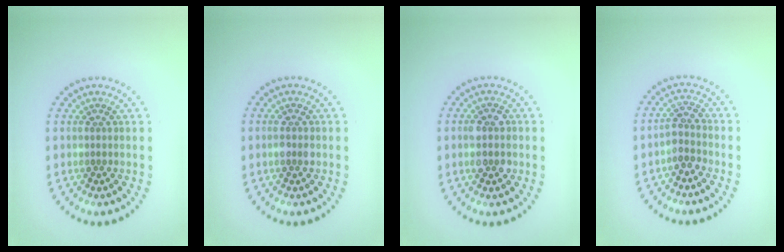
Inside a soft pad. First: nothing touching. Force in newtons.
{"total": 1.4, "press": 1.4, "slide": 0.2}
{"total": 2.4, "press": 2.4, "slide": 0.3}
{"total": 2.0, "press": 1.7, "slide": 1.0}